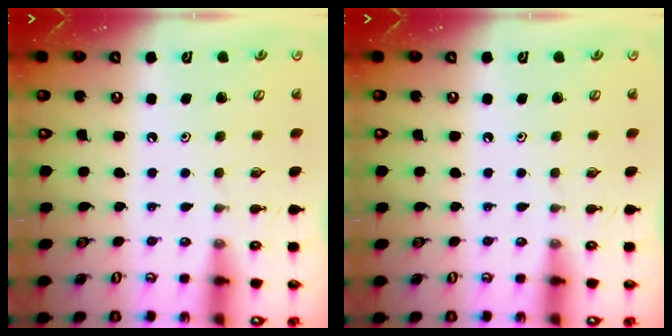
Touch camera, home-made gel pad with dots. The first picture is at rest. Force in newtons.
{"total": 0.0}